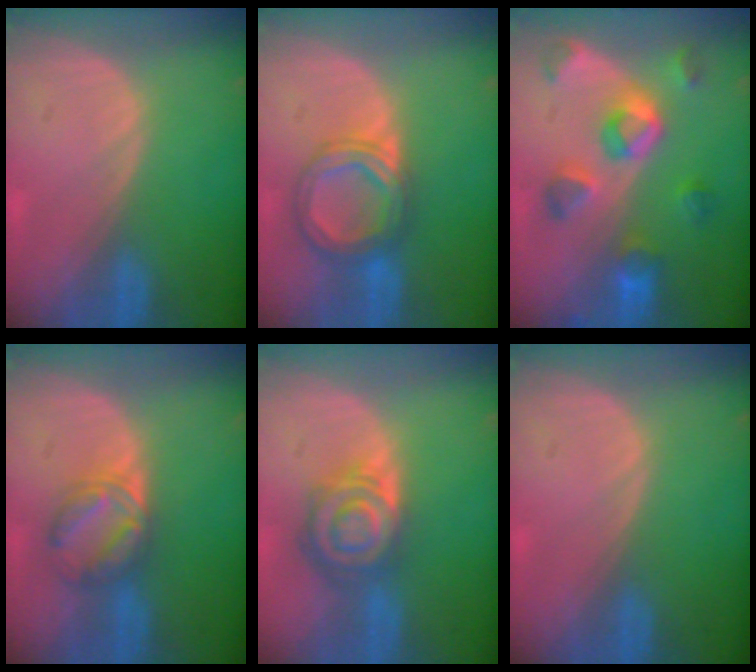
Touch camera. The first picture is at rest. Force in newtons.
{"total": 6.9, "press": 6.8, "slide": 0.5}
{"total": 8.3, "press": 8.1, "slide": 1.9}
{"total": 5.7, "press": 5.7, "slide": 0.7}
{"total": 8.1, "press": 7.0, "slide": 3.9}
{"total": 0.0}